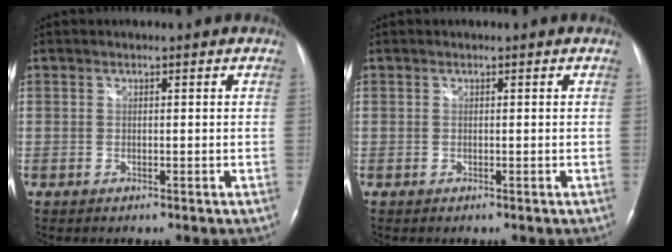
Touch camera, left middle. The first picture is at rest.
{"total": 0.0}